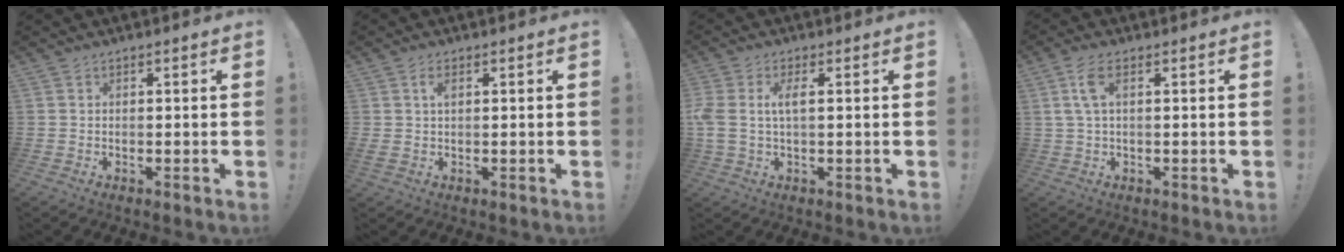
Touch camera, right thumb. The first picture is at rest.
{"total": 2.3, "force": [0.8, 0.8, 2.0], "torque": [-0.030, -0.002, 0.010]}
{"total": 4.9, "force": [0.7, 2.0, 4.4], "torque": [-0.102, -0.001, 0.010]}
{"total": 4.9, "force": [1.5, 1.5, 4.4], "torque": [-0.088, 0.005, 0.029]}